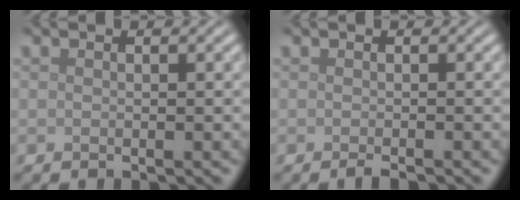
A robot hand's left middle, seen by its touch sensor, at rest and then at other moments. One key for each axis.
{"total": 0.7, "fx": -0.5, "fy": 0.1, "fz": 0.5, "tx": -0.008, "ty": 0.000, "tz": -0.010}